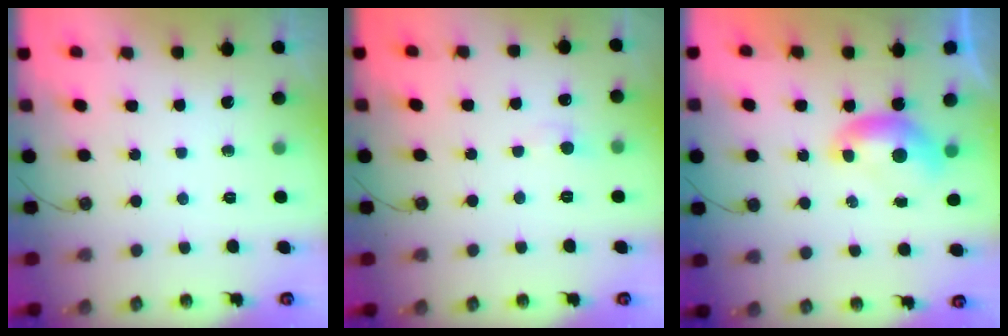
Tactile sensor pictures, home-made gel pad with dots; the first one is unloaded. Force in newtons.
{"total": 0.5, "press": 0.2, "slide": 0.5}
{"total": 0.0}